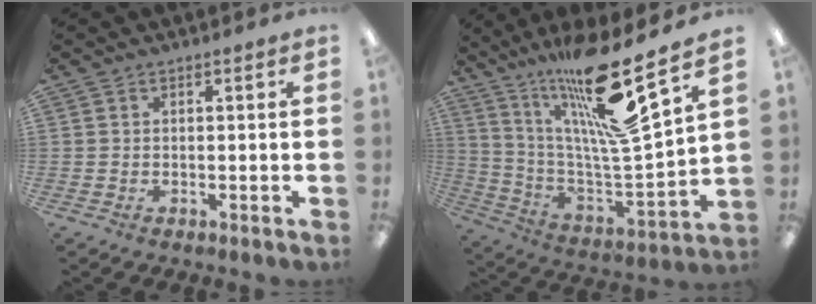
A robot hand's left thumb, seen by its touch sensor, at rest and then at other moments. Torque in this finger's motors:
{"motor_torque": [0.42, 0.36, 1.56, -1.21, 0.25]}